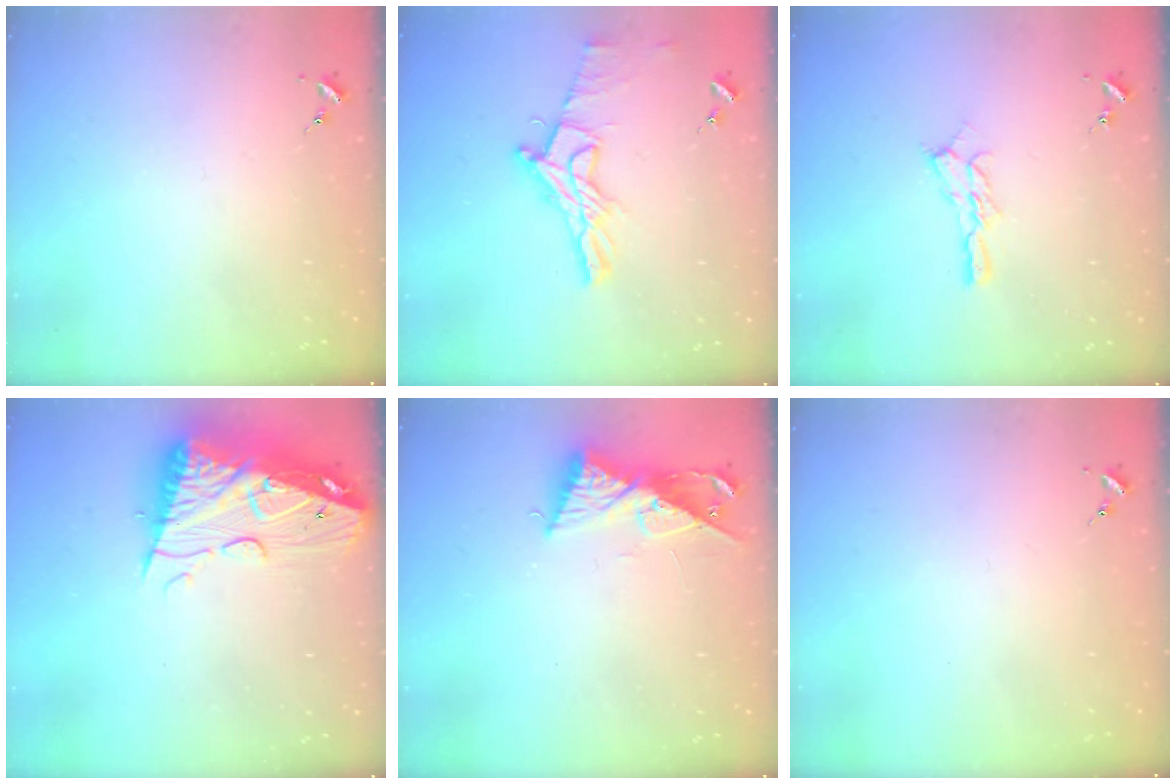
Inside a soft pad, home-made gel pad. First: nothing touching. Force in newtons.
{"total": 12.8, "press": 12.7, "slide": 0.8}
{"total": 9.3, "press": 9.3, "slide": 0.4}
{"total": 18.4, "press": 18.3, "slide": 1.5}
{"total": 9.7, "press": 9.7, "slide": 0.6}
{"total": 0.0}